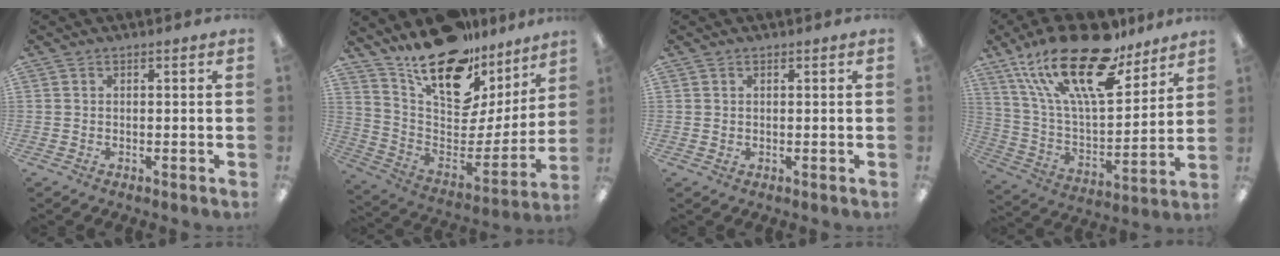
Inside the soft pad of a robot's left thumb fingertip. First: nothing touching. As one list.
[{"total": 20.0, "force": [15.2, 9.0, 9.5], "torque": [-0.152, -0.117, 0.267]}, {"total": 0.6, "force": [0.4, 0.5, 0.1], "torque": [-0.003, 0.002, 0.008]}, {"total": 25.9, "force": [17.3, 9.7, 16.7], "torque": [-0.302, -0.104, 0.295]}]